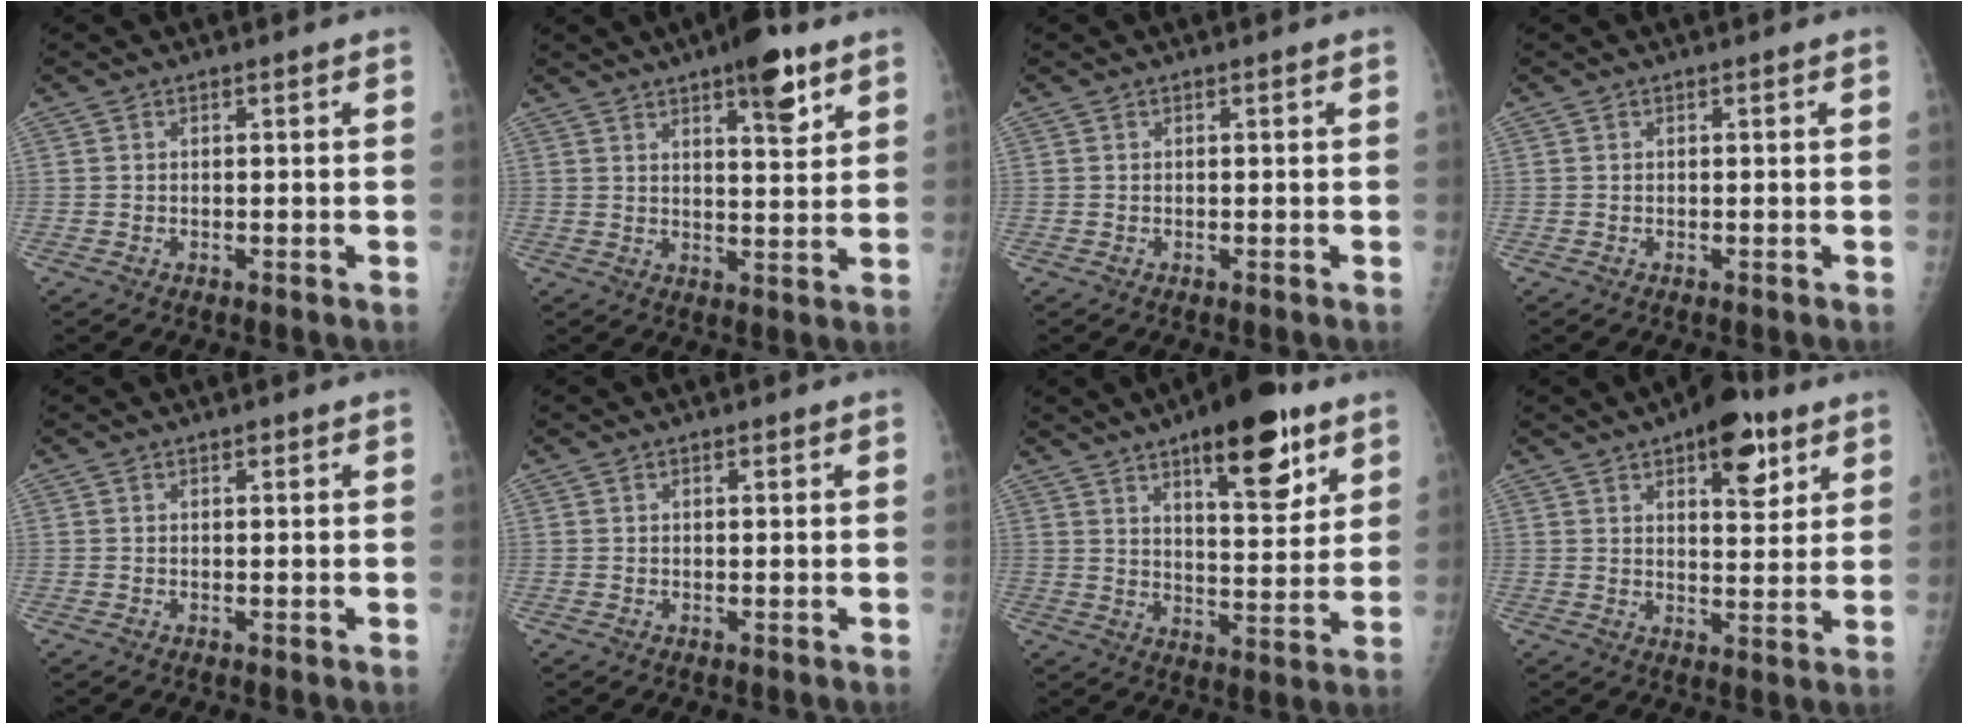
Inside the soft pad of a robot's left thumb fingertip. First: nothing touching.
{"total": 9.1, "force": [5.4, 2.7, 6.8], "torque": [-0.080, -0.028, 0.076]}
{"total": 0.0}
{"total": 0.0}
{"total": 0.6, "force": [0.4, 0.3, 0.4], "torque": [-0.003, -0.002, 0.005]}
{"total": 0.8, "force": [0.4, 0.4, 0.6], "torque": [-0.008, -0.001, 0.006]}
{"total": 15.7, "force": [8.9, 5.7, 11.6], "torque": [-0.131, -0.047, 0.130]}
{"total": 10.9, "force": [5.9, 5.0, 7.8], "torque": [-0.077, -0.025, 0.080]}